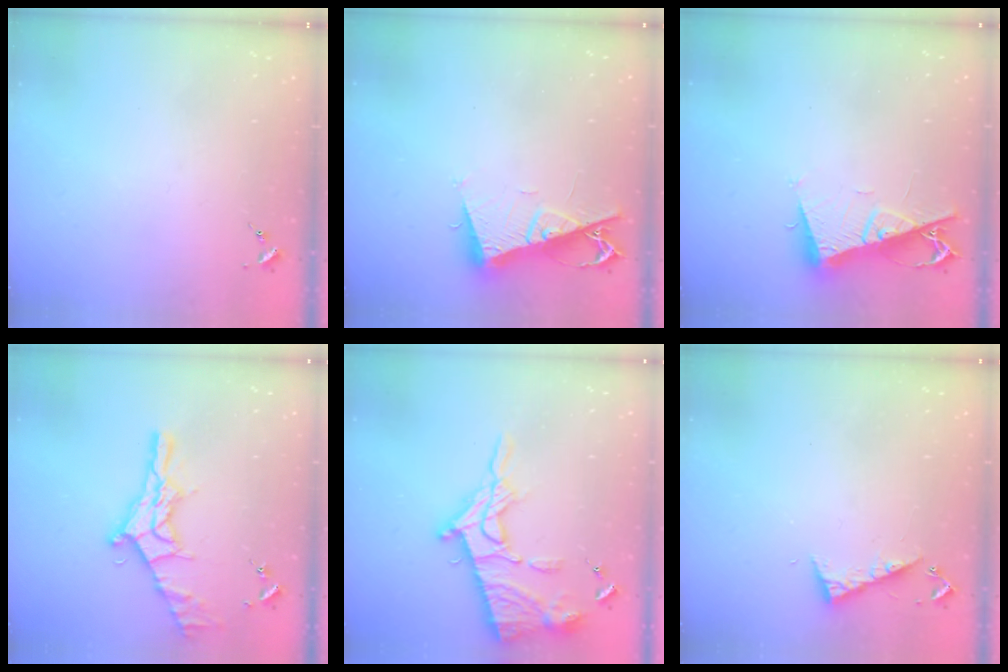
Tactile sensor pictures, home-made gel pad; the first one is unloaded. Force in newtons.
{"total": 10.0, "press": 10.0, "slide": 0.8}
{"total": 10.0, "press": 10.0, "slide": 0.8}
{"total": 17.0, "press": 17.0, "slide": 1.2}
{"total": 17.7, "press": 17.7, "slide": 1.6}
{"total": 7.2, "press": 7.1, "slide": 0.6}